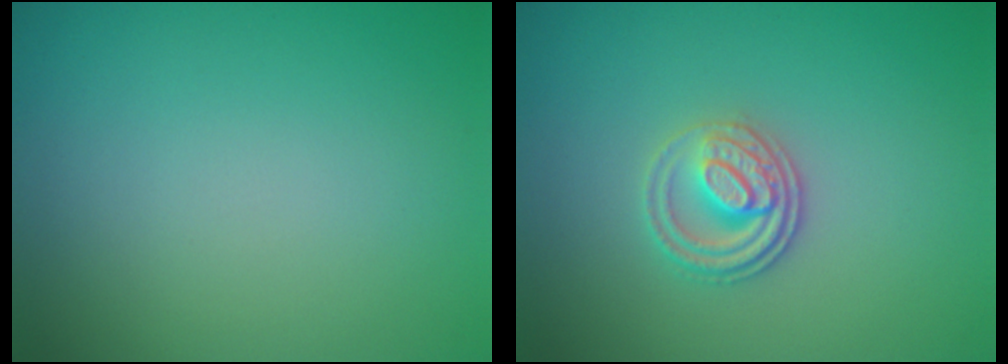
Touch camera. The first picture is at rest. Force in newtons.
{"total": 2.7, "press": 2.5, "slide": 0.9}